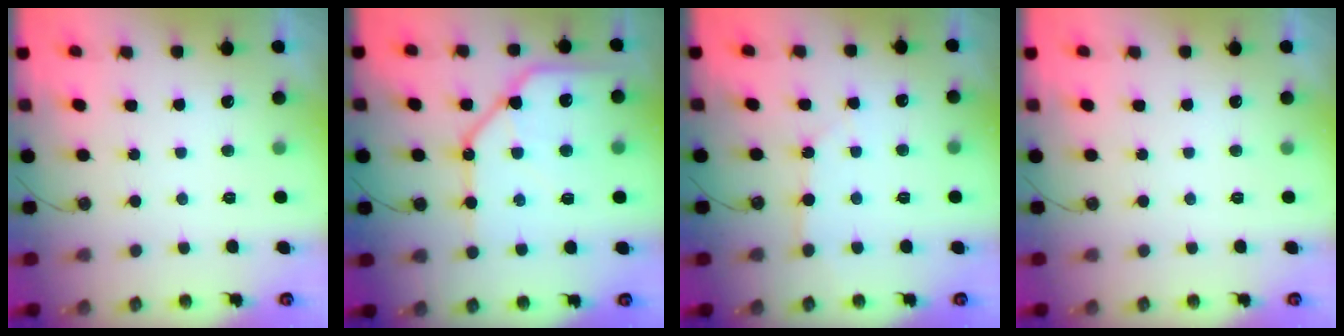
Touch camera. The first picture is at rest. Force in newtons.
{"total": 15.6, "press": 15.4, "slide": 1.8}
{"total": 3.3, "press": 3.3, "slide": 0.4}
{"total": 0.0}